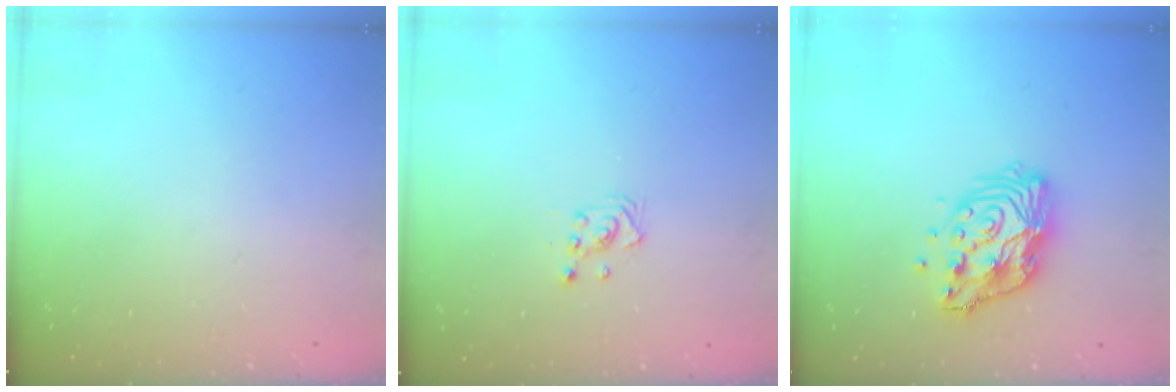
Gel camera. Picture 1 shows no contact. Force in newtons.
{"total": 2.9, "press": 2.8, "slide": 0.3}
{"total": 12.4, "press": 12.3, "slide": 1.1}